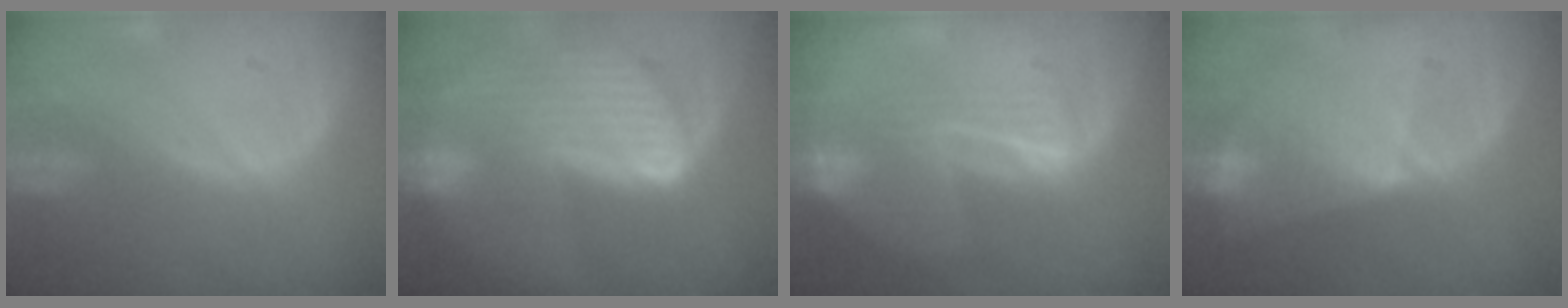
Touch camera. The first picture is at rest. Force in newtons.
{"total": 9.8, "press": 8.2, "slide": 5.3}
{"total": 8.2, "press": 7.1, "slide": 4.3}
{"total": 6.5, "press": 6.4, "slide": 1.1}